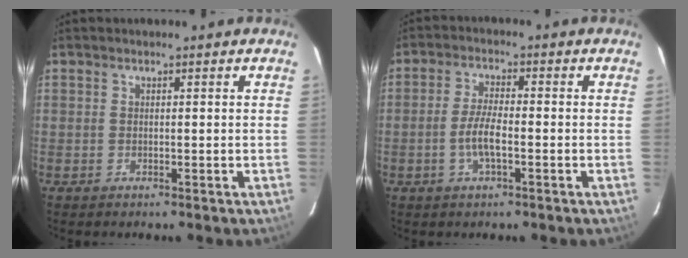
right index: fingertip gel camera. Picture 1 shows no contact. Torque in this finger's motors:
{"motor_torque": [0.71, -0.55, 0.44, 0.11]}